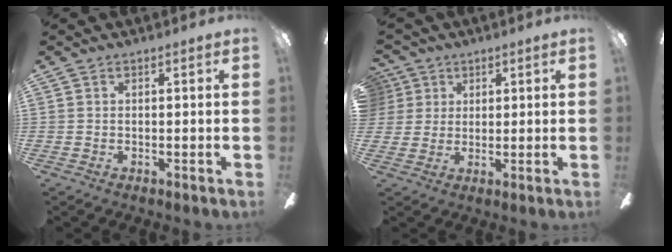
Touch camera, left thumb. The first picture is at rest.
{"total": 4.6, "force": [2.0, 4.1, 0.2], "torque": [-0.009, 0.004, 0.036]}